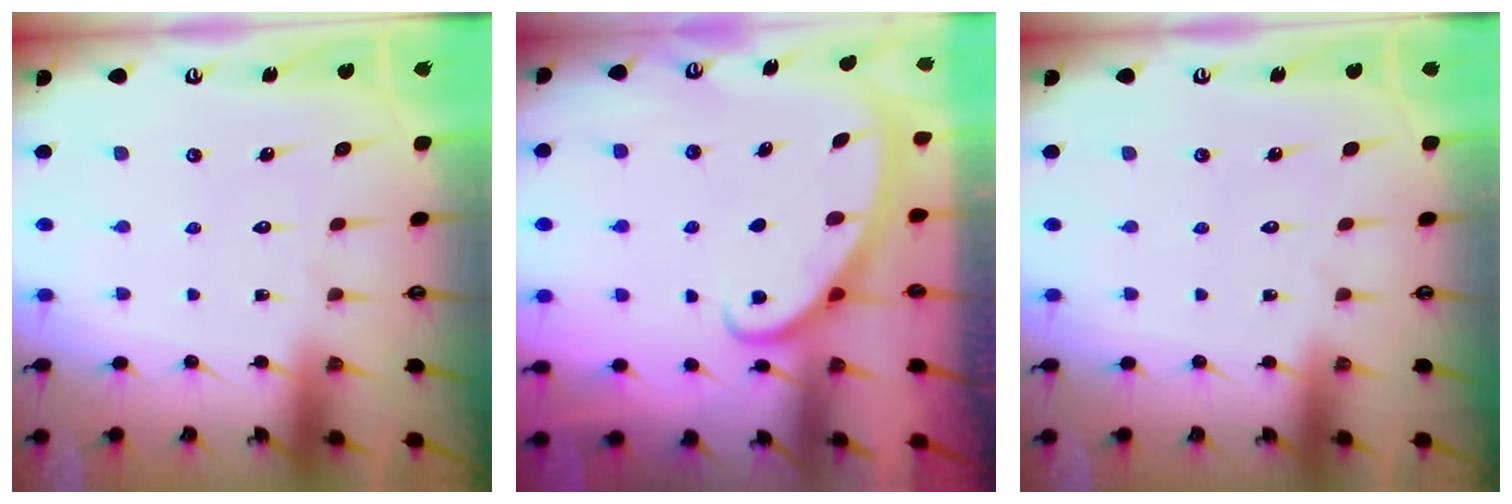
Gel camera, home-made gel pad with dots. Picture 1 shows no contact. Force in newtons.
{"total": 2.8, "press": 2.8, "slide": 0.4}
{"total": 0.0}